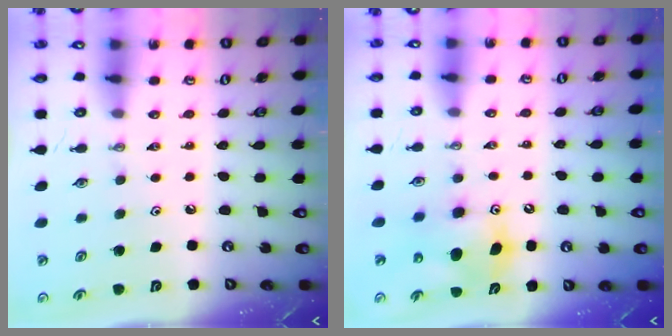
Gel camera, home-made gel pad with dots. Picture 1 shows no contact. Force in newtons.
{"total": 9.2, "press": 9.2, "slide": 0.2}